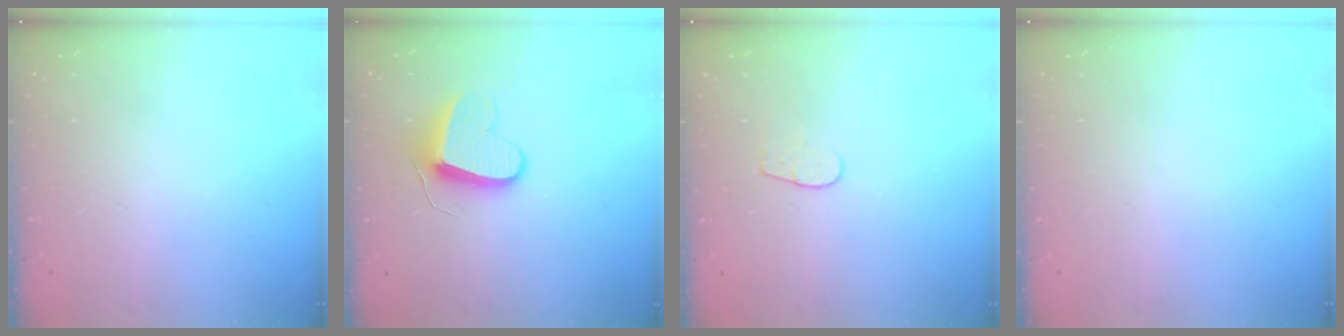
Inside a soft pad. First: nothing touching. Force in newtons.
{"total": 10.6, "press": 10.6, "slide": 0.9}
{"total": 4.4, "press": 4.4, "slide": 0.3}
{"total": 0.0}